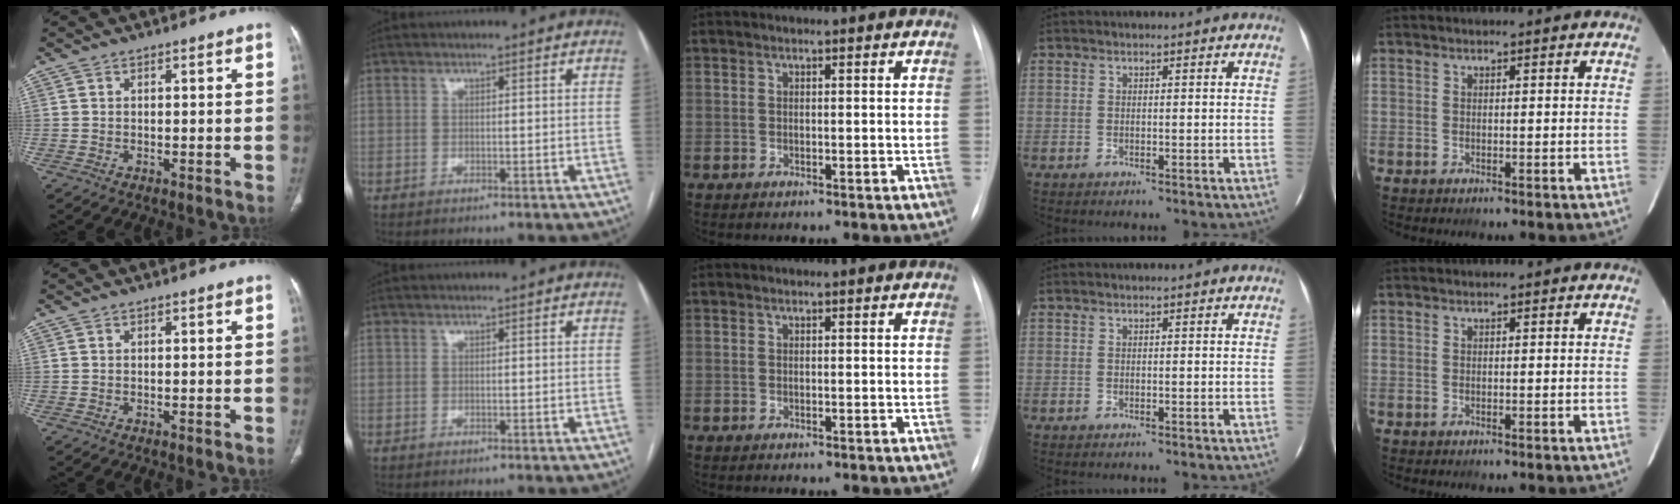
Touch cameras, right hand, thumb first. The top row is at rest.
{}